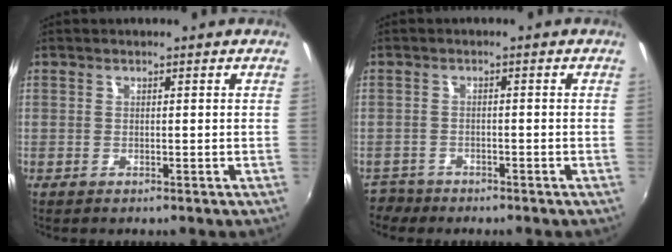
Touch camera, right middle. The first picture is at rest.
{"total": 3.5, "force": [-3.0, 1.9, 0.2], "torque": [-0.018, -0.004, -0.057]}